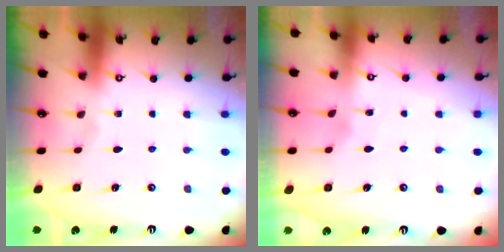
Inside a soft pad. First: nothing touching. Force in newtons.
{"total": 1.8, "press": 1.8, "slide": 0.3}